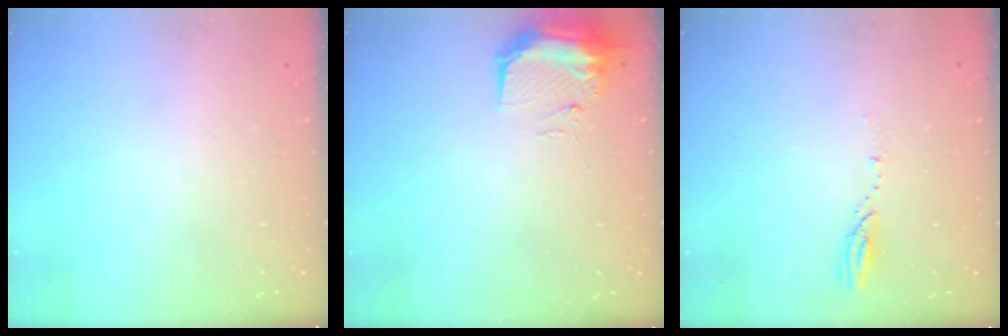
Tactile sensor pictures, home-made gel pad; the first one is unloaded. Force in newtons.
{"total": 11.0, "press": 9.6, "slide": 5.4}
{"total": 3.7, "press": 3.7, "slide": 0.4}